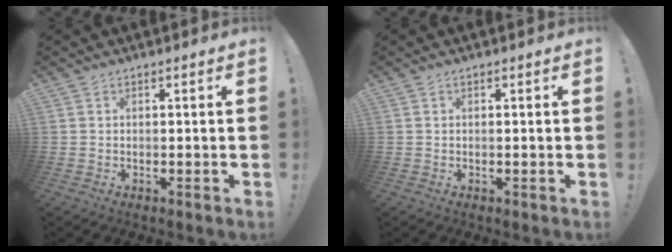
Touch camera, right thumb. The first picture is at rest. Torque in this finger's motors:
{"motor_torque": [0.08, 0.15, 0.04, -0.15, 0.04]}